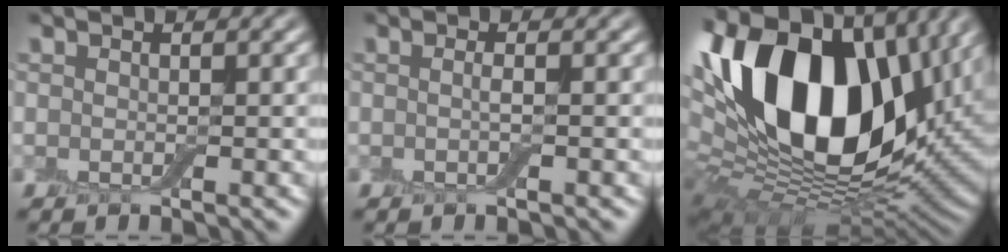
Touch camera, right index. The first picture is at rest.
{"total": 0.7, "force": [-0.1, 0.2, 0.7], "torque": [-0.010, -0.001, -0.003]}
{"total": 21.1, "force": [6.8, 12.7, 15.4], "torque": [-0.298, 0.028, 0.111]}